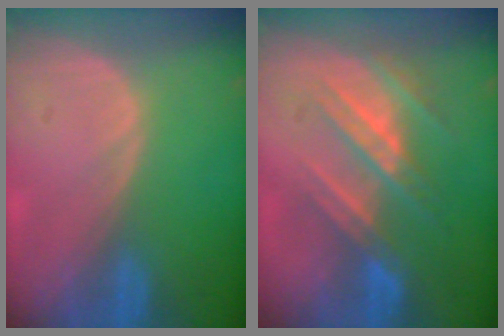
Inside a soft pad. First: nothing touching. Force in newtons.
{"total": 7.9, "press": 7.5, "slide": 2.2}